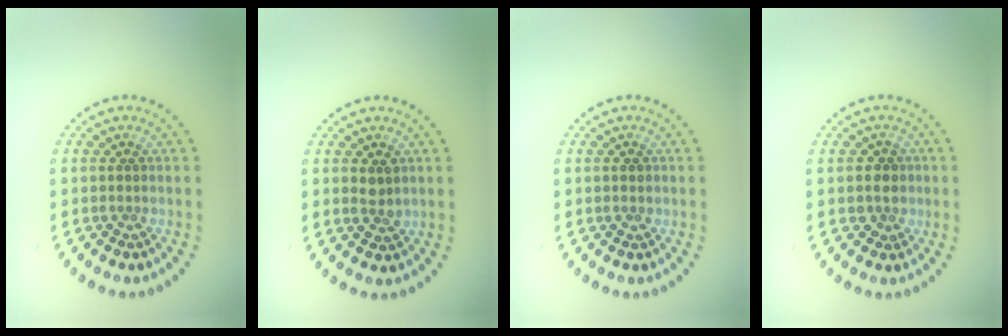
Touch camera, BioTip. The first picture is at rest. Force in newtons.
{"total": 1.6, "press": 1.6, "slide": 0.4}
{"total": 1.0, "press": 1.0, "slide": 0.2}
{"total": 2.1, "press": 1.8, "slide": 1.1}